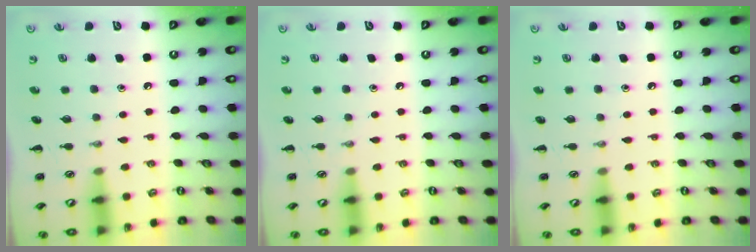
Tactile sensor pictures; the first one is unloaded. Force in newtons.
{"total": 0.0}
{"total": 0.0}